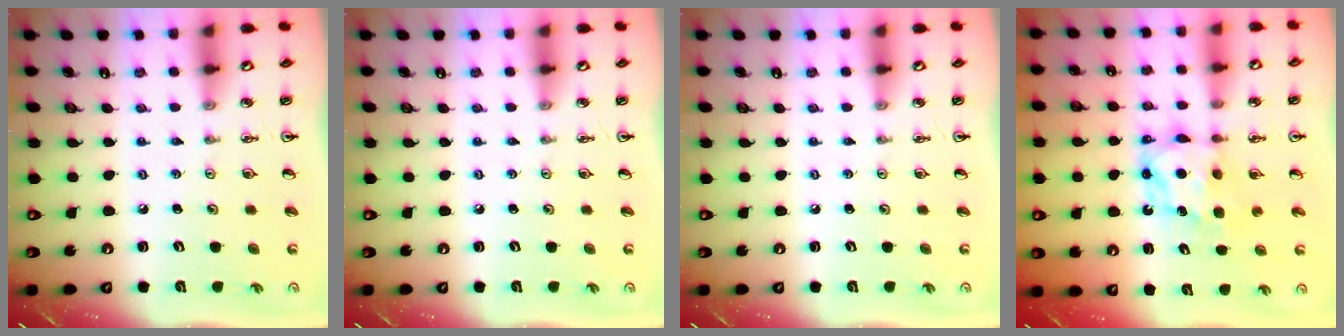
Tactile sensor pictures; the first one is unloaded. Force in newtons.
{"total": 0.0}
{"total": 0.0}
{"total": 6.9, "press": 6.9, "slide": 0.3}